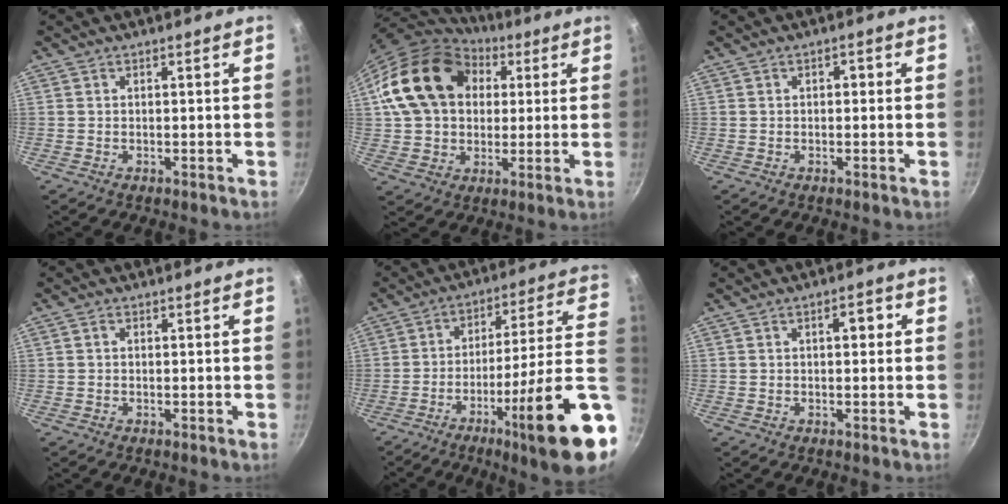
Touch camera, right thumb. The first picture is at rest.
{"total": 20.5, "force": [5.2, 15.7, 12.1], "torque": [-0.192, 0.022, 0.086]}
{"total": 1.6, "force": [0.2, 1.0, 1.2], "torque": [-0.012, 0.007, 0.001]}
{"total": 0.6, "force": [0.2, 0.5, 0.3], "torque": [-0.005, 0.004, 0.004]}
{"total": 23.0, "force": [-7.6, 2.7, 21.5], "torque": [-0.284, 0.022, -0.114]}
{"total": 3.3, "force": [0.8, 1.7, 2.8], "torque": [-0.028, 0.007, 0.009]}